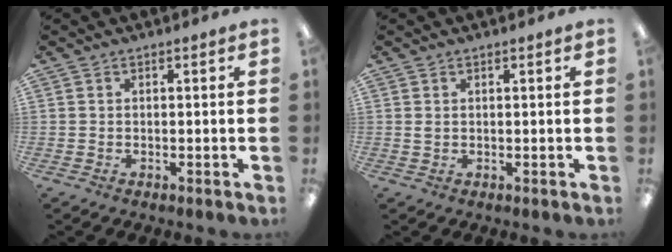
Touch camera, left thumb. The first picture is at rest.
{"total": 0.9, "force": [0.4, 0.5, 0.7], "torque": [-0.016, 0.004, 0.006]}